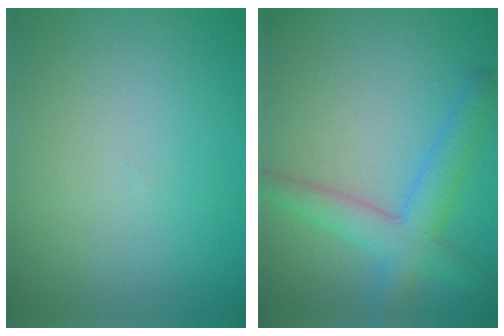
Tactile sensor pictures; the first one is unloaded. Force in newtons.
{"total": 4.5, "press": 4.5, "slide": 0.1}